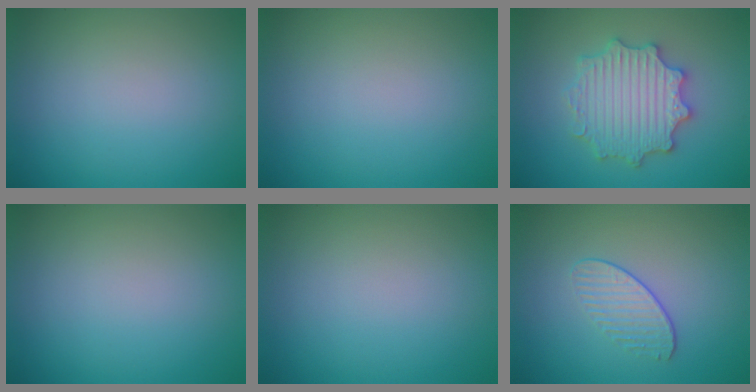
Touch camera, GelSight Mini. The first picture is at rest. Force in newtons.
{"total": 0.0}
{"total": 5.6, "press": 5.5, "slide": 1.0}
{"total": 0.0}
{"total": 0.0}
{"total": 1.8, "press": 1.3, "slide": 1.1}